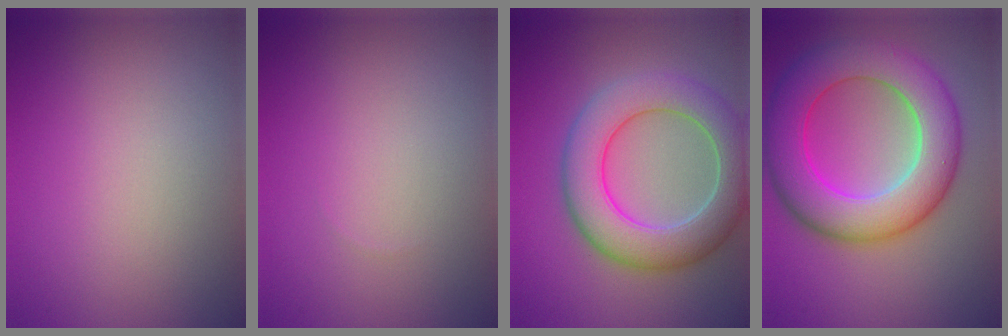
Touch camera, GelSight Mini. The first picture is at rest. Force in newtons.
{"total": 0.0}
{"total": 7.8, "press": 7.8, "slide": 0.7}
{"total": 10.2, "press": 10.2, "slide": 0.2}